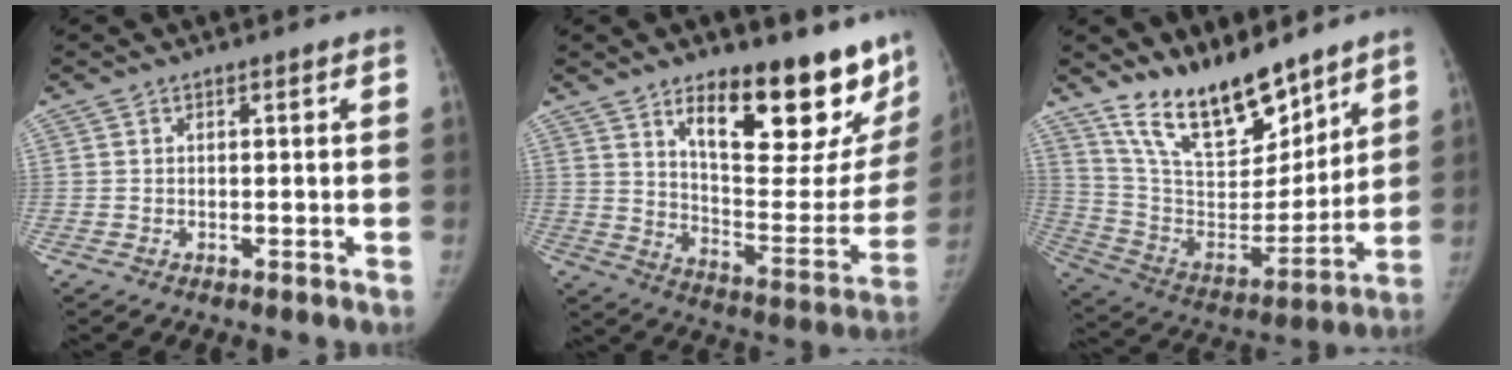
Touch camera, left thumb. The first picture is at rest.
{"total": 24.6, "force": [16.5, 9.2, 15.8], "torque": [-0.171, -0.101, 0.245]}
{"total": 19.3, "force": [14.8, 7.2, 10.0], "torque": [-0.124, -0.091, 0.273]}